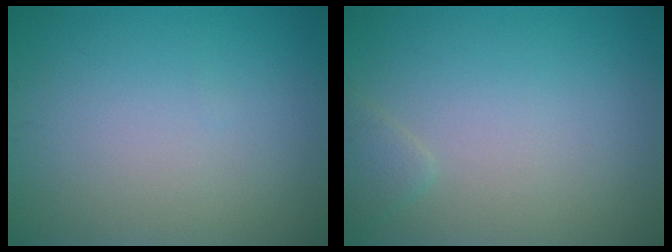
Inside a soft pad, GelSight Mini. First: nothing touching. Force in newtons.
{"total": 1.0, "press": 1.0, "slide": 0.0}